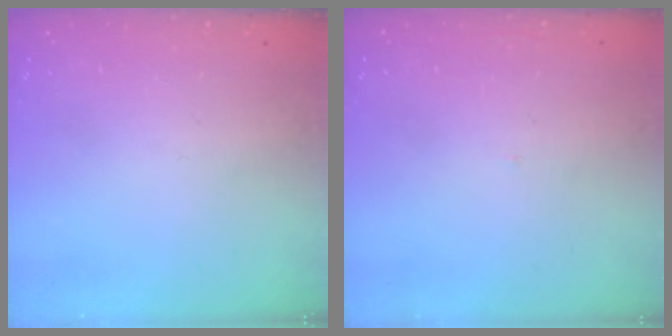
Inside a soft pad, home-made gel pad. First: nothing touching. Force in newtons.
{"total": 1.7, "press": 1.6, "slide": 0.1}